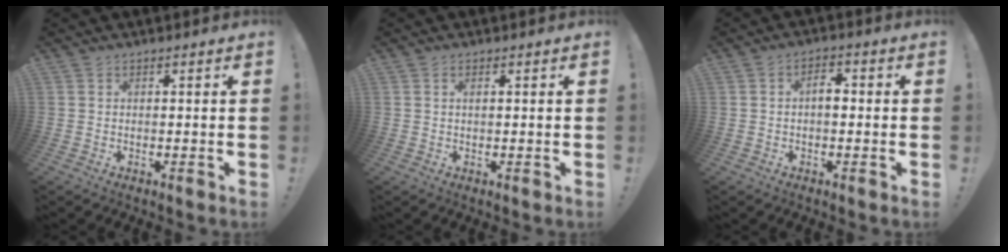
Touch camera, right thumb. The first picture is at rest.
{"total": 1.1, "force": [0.4, 0.3, 0.9], "torque": [-0.026, 0.005, 0.008]}
{"total": 3.7, "force": [-0.5, 2.1, 3.0], "torque": [-0.046, 0.009, -0.014]}